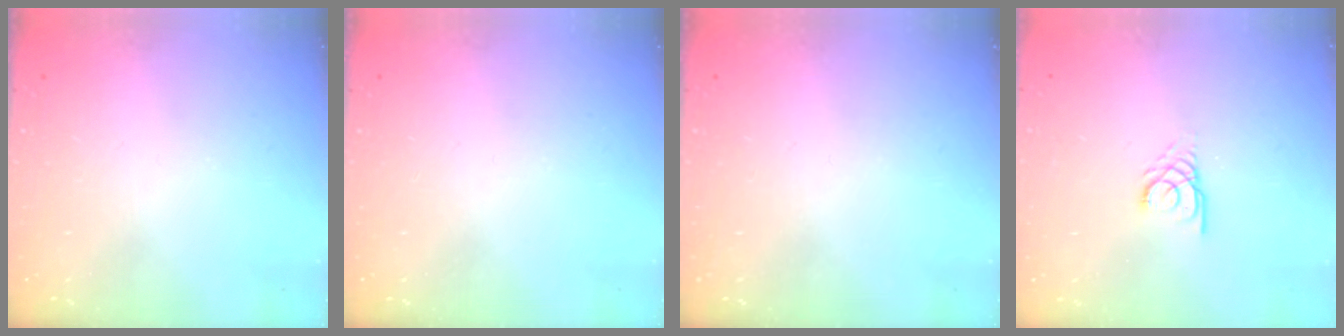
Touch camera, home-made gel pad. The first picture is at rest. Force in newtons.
{"total": 0.0}
{"total": 0.0}
{"total": 2.9, "press": 2.9, "slide": 0.3}